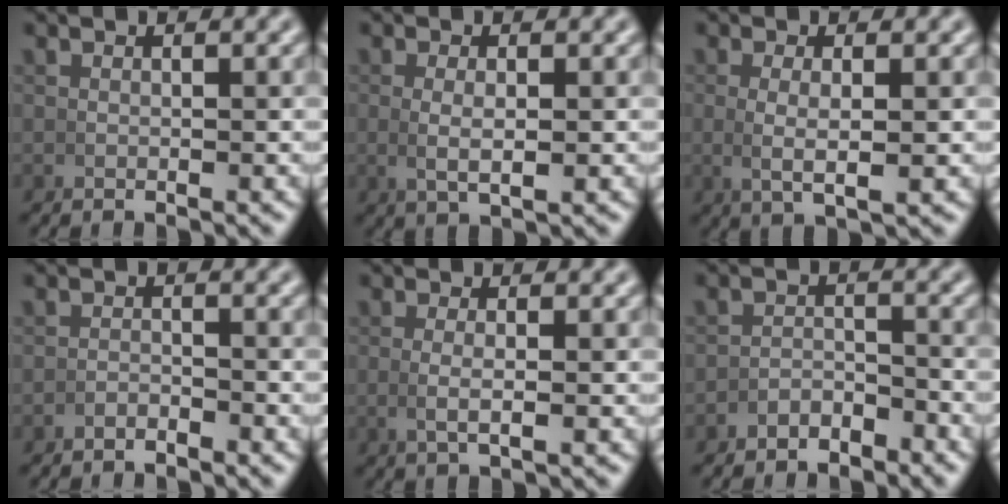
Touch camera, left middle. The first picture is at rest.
{"total": 2.2, "force": [0.2, 0.6, 2.1], "torque": [-0.043, -0.007, 0.012]}
{"total": 2.9, "force": [0.3, 0.7, 2.8], "torque": [-0.056, -0.009, 0.013]}
{"total": 1.5, "force": [-1.5, 0.1, 0.0], "torque": [0.001, -0.003, -0.030]}
{"total": 1.8, "force": [-0.1, 0.3, 1.8], "torque": [-0.041, -0.008, 0.004]}
{"total": 2.9, "force": [-2.7, 1.1, 0.3], "torque": [0.000, 0.000, -0.052]}